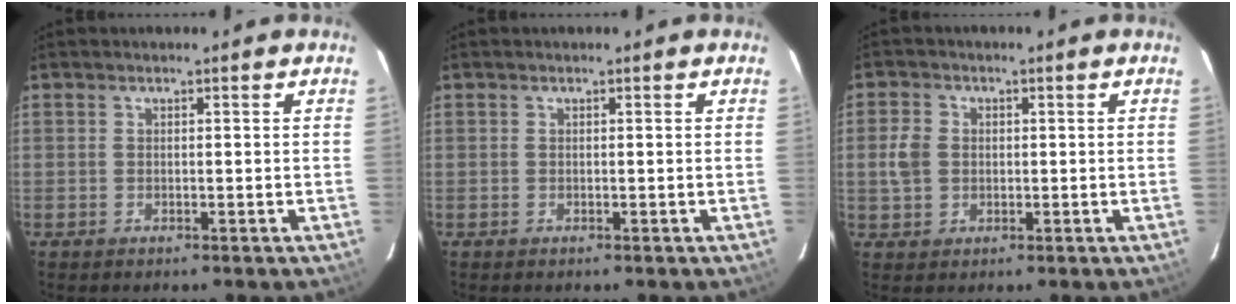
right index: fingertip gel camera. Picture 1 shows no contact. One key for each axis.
{"total": 0.0}
{"total": 4.4, "fx": -0.1, "fy": 3.8, "fz": 2.2, "tx": -0.049, "ty": 0.008, "tz": -0.001}